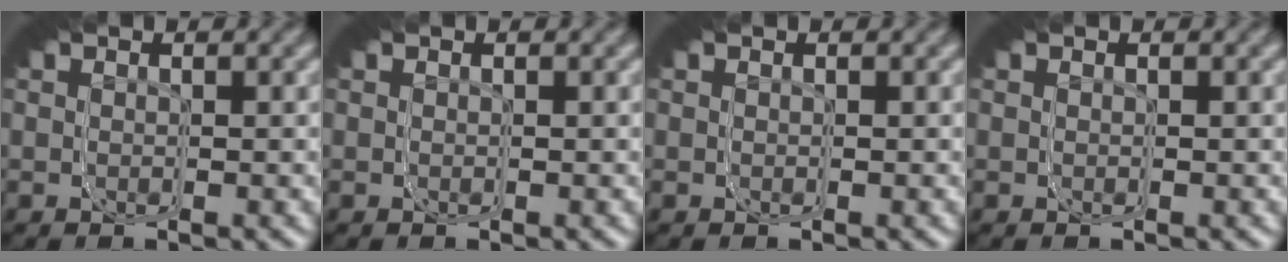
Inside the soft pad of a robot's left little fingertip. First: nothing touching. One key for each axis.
{"total": 0.0}
{"total": 0.0}
{"total": 0.0}